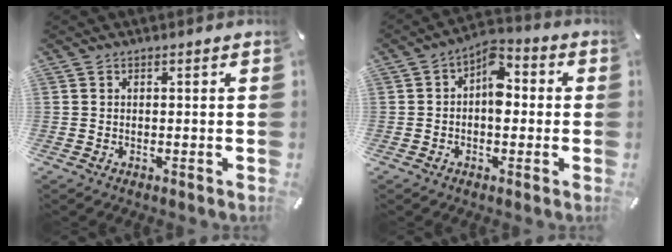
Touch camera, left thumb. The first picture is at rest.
{"total": 7.1, "force": [0.1, 4.6, 5.5], "torque": [-0.071, 0.000, -0.004]}